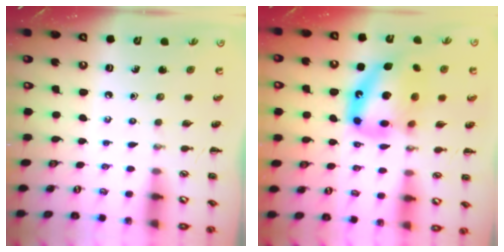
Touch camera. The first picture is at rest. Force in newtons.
{"total": 16.1, "press": 15.6, "slide": 4.2}